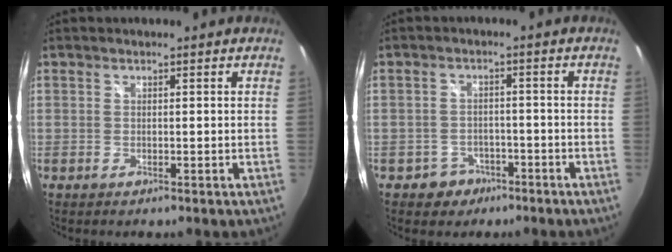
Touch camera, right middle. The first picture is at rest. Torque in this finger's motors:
{"motor_torque": [0.18, -0.19, 0.02, 0.01]}